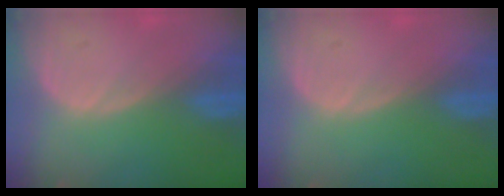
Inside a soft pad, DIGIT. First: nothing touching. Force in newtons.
{"total": 0.0}